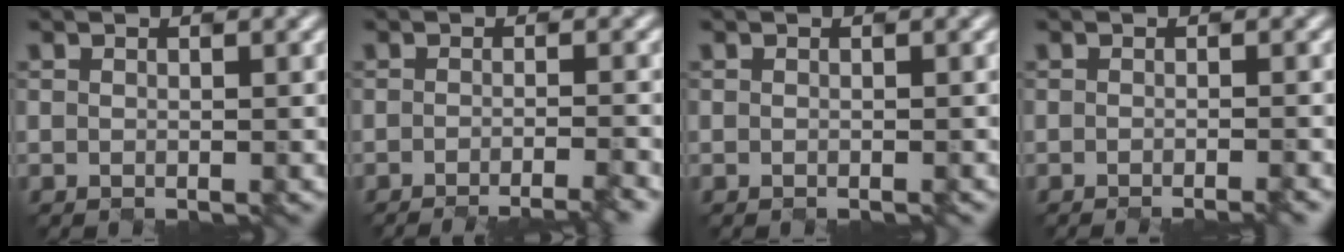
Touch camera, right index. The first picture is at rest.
{"total": 4.5, "force": [-2.8, 1.1, 3.3], "torque": [-0.018, -0.003, -0.030]}
{"total": 0.0}
{"total": 2.3, "force": [-1.0, 0.9, 1.9], "torque": [0.004, 0.000, -0.016]}